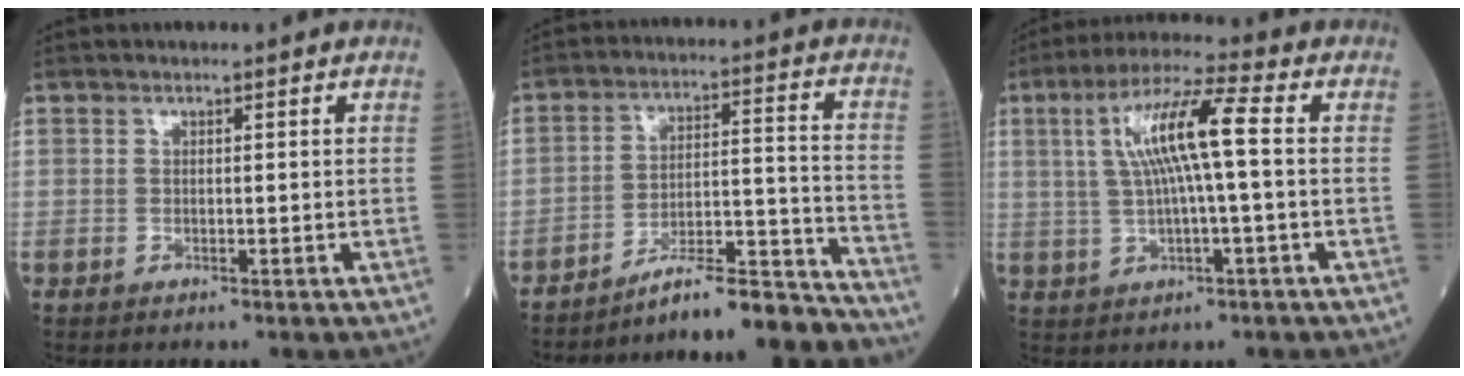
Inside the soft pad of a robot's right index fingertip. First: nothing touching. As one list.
[{"total": 16.1, "force": [-15.7, 0.2, 3.9], "torque": [-0.036, 0.039, -0.233]}, {"total": 10.1, "force": [1.4, 0.5, 10.0], "torque": [-0.191, 0.021, 0.026]}]